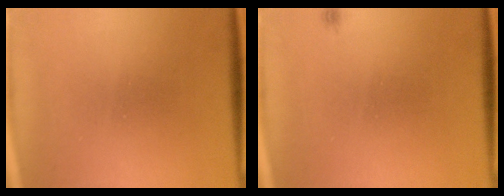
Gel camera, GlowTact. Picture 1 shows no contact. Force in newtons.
{"total": 0.6}